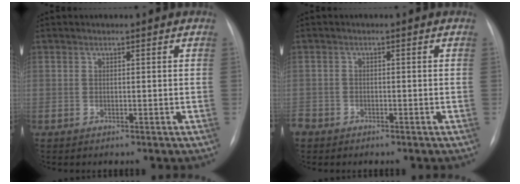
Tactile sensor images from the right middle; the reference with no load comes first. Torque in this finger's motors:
{"motor_torque": [0.89, -0.90, 0.14, 0.04]}